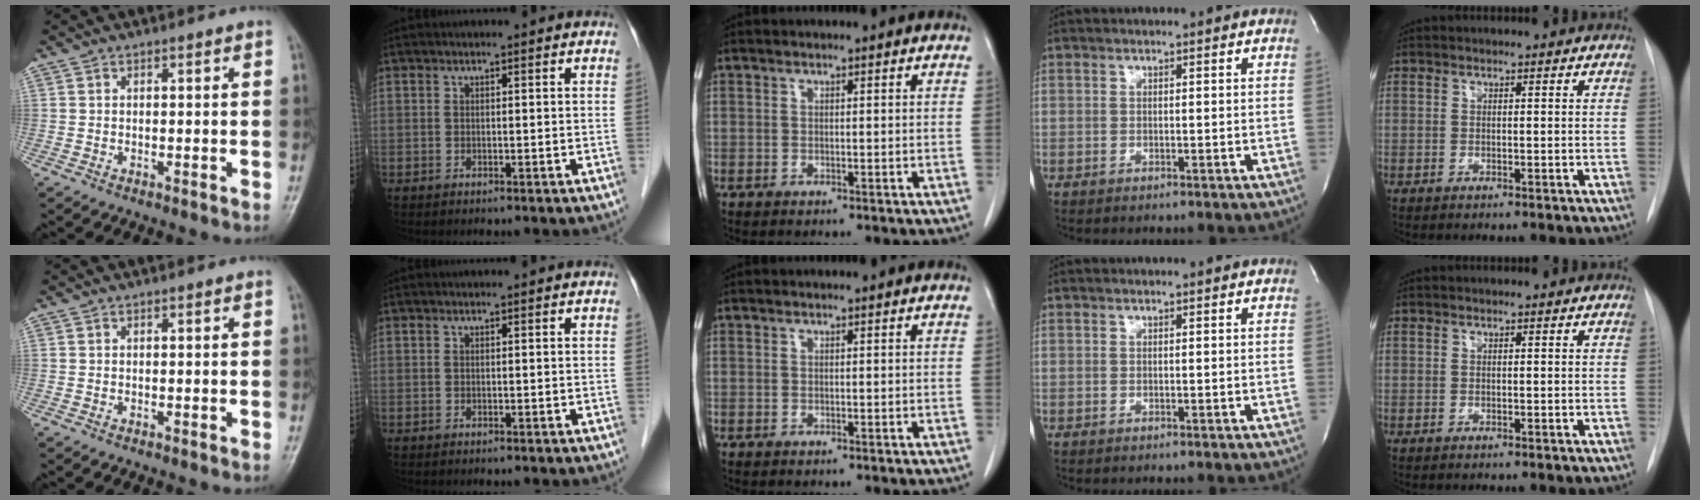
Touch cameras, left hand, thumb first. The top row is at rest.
{}